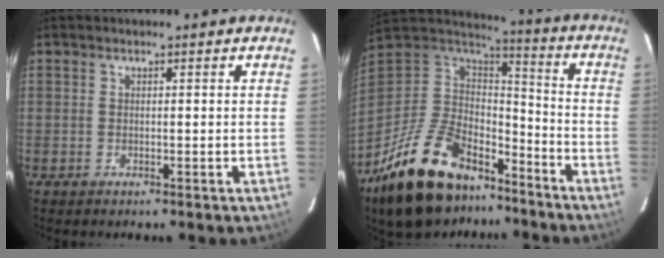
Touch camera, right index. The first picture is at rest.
{"total": 26.6, "force": [-17.7, 13.4, 14.6], "torque": [-0.301, 0.001, -0.276]}